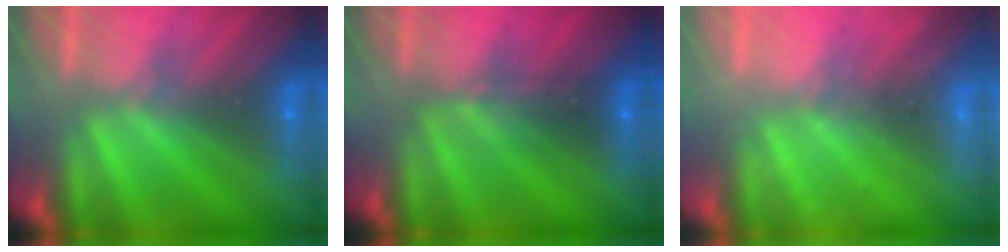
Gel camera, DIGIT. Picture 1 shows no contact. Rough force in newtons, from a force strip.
{"total": 2.4}
{"total": 2.4}